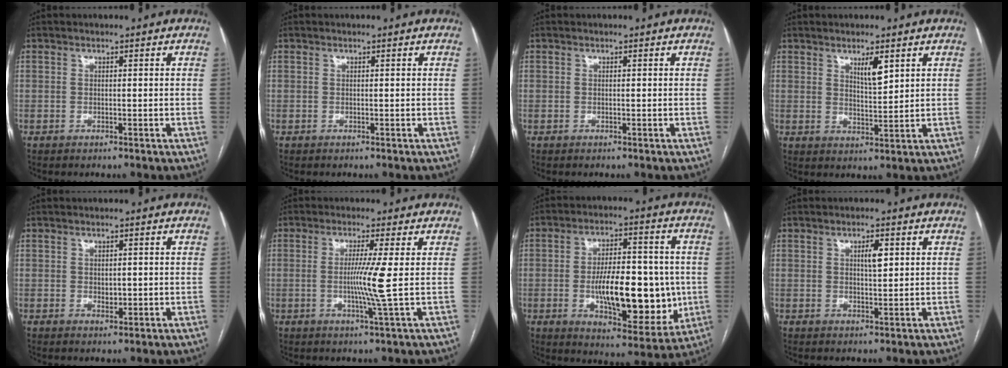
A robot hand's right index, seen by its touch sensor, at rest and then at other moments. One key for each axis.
{"total": 0.0}
{"total": 0.0}
{"total": 3.9, "fx": 2.2, "fy": 0.8, "fz": 3.1, "tx": -0.054, "ty": -0.005, "tz": 0.041}
{"total": 1.8, "fx": 0.0, "fy": 1.1, "fz": 1.5, "tx": -0.022, "ty": -0.003, "tz": 0.005}
{"total": 5.8, "fx": -0.2, "fy": -1.7, "fz": 5.5, "tx": -0.106, "ty": -0.016, "tz": -0.004}
{"total": 17.2, "fx": -2.1, "fy": 6.6, "fz": 15.7, "tx": -0.238, "ty": 0.003, "tz": -0.023}
{"total": 2.9, "fx": 1.0, "fy": 0.8, "fz": 2.6, "tx": -0.043, "ty": 0.001, "tz": 0.016}